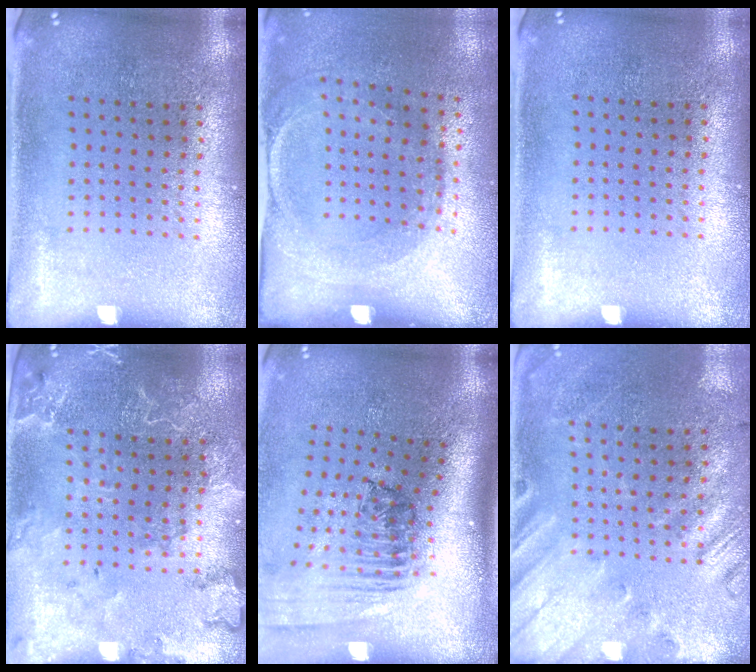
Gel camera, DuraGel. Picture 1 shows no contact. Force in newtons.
{"total": 1.7, "press": 1.3, "slide": 1.1}
{"total": 0.0}
{"total": 2.3, "press": 2.2, "slide": 0.4}
{"total": 2.4, "press": 1.6, "slide": 1.7}
{"total": 2.6, "press": 1.9, "slide": 1.7}